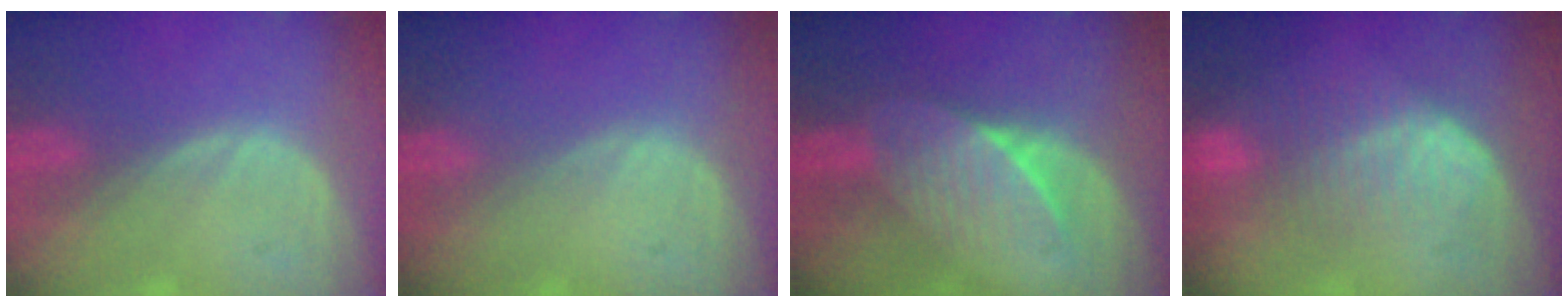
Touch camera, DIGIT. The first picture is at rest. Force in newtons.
{"total": 0.0}
{"total": 7.2, "press": 6.4, "slide": 3.3}
{"total": 7.1, "press": 6.9, "slide": 1.6}